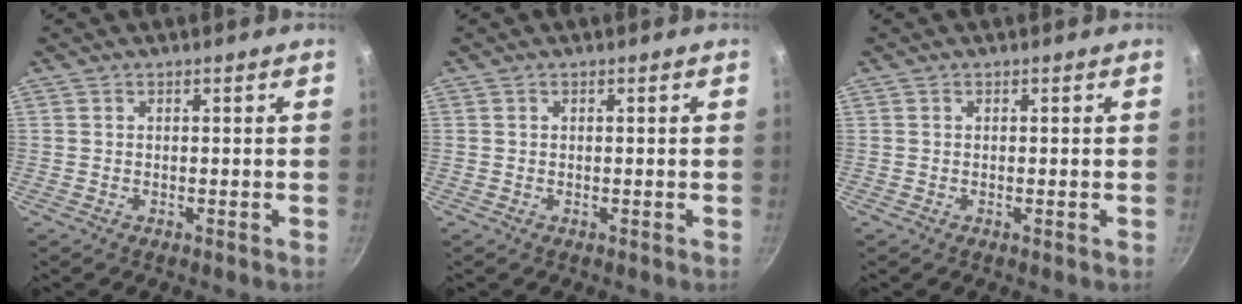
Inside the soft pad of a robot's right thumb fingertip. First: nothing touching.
{"total": 0.0}
{"total": 0.0}